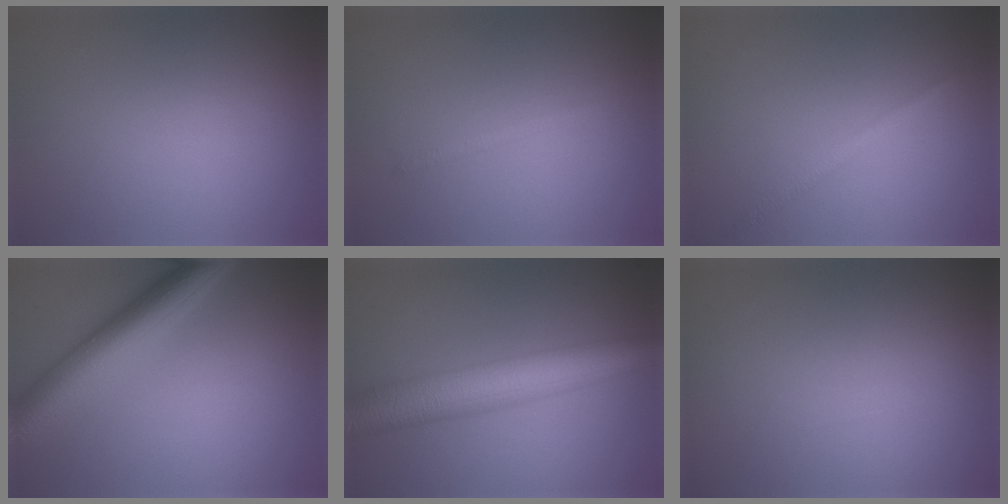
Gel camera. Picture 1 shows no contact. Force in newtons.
{"total": 0.9, "press": 0.9, "slide": 0.1}
{"total": 1.3, "press": 1.3, "slide": 0.1}
{"total": 6.9, "press": 6.9, "slide": 0.1}
{"total": 8.6, "press": 8.6, "slide": 0.2}
{"total": 0.0}